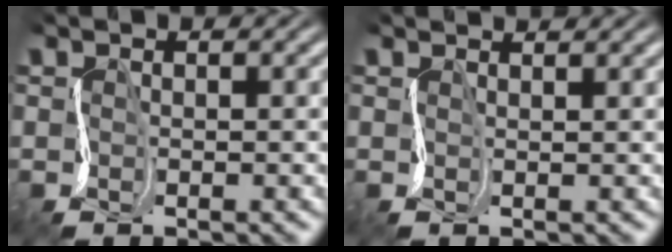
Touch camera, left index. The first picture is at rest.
{"total": 1.1, "force": [1.0, -0.3, 0.2], "torque": [-0.002, 0.001, 0.015]}